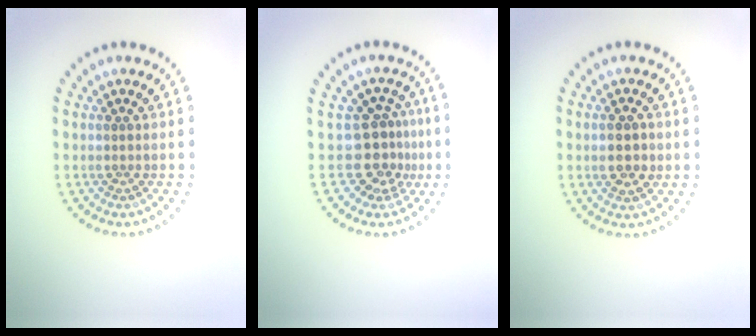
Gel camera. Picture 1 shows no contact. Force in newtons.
{"total": 3.4, "press": 2.5, "slide": 2.3}
{"total": 2.8, "press": 2.8, "slide": 0.1}